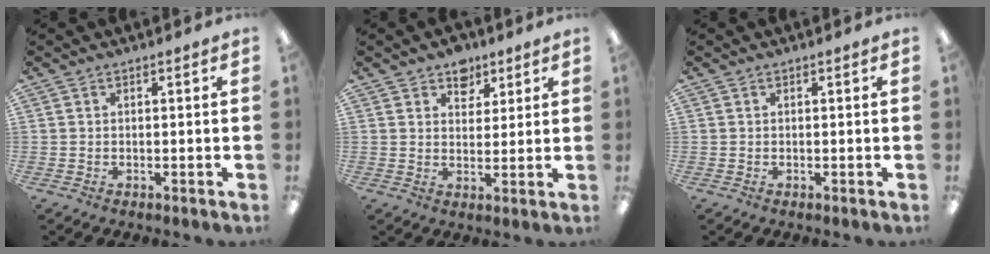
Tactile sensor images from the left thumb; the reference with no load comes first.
{"total": 5.9, "force": [4.2, 4.0, 1.3], "torque": [-0.003, -0.022, 0.072]}
{"total": 0.0}